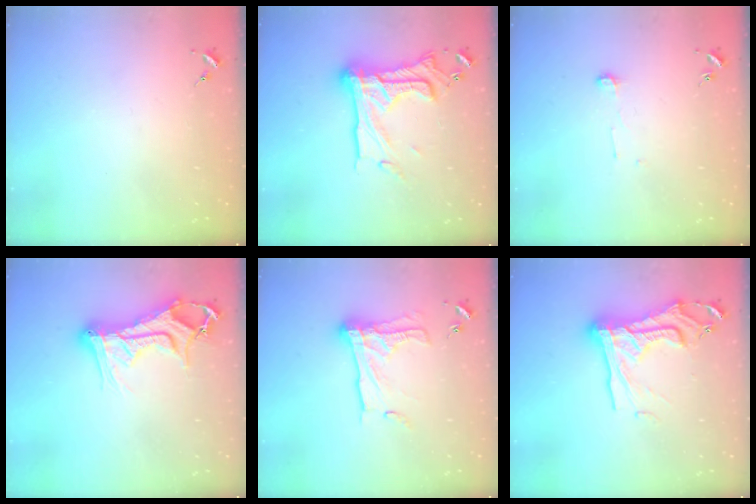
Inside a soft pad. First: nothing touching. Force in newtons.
{"total": 21.7, "press": 21.7, "slide": 1.1}
{"total": 3.6, "press": 3.6, "slide": 0.3}
{"total": 15.8, "press": 15.7, "slide": 1.6}
{"total": 15.9, "press": 15.9, "slide": 1.2}
{"total": 19.3, "press": 19.2, "slide": 1.8}